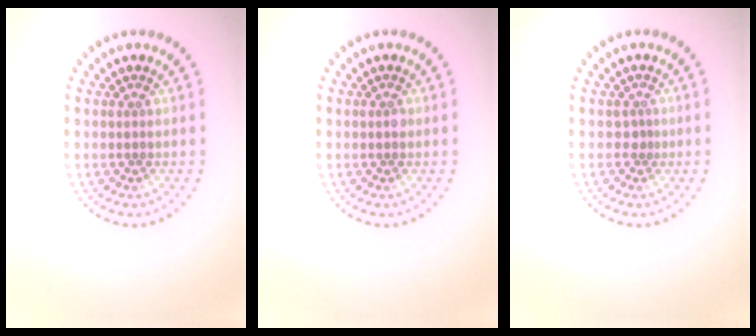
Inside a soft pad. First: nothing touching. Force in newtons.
{"total": 0.8, "press": 0.8, "slide": 0.0}
{"total": 0.6, "press": 0.3, "slide": 0.5}